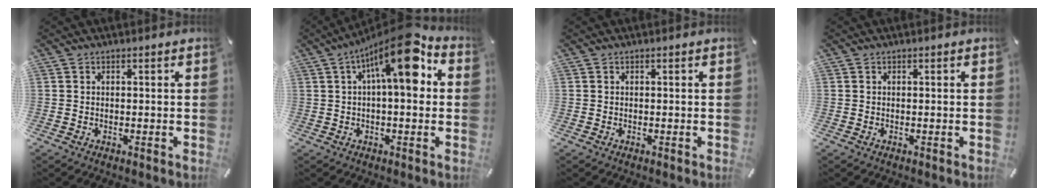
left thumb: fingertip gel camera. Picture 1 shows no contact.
{"total": 14.6, "force": [4.8, 4.5, 13.1], "torque": [-0.197, -0.029, 0.071]}
{"total": 0.0}
{"total": 0.0}